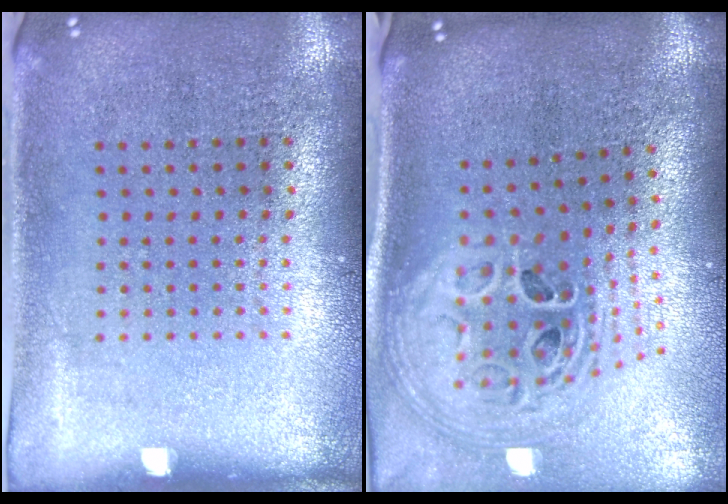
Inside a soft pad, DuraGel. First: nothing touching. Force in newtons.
{"total": 2.9, "press": 2.0, "slide": 2.1}